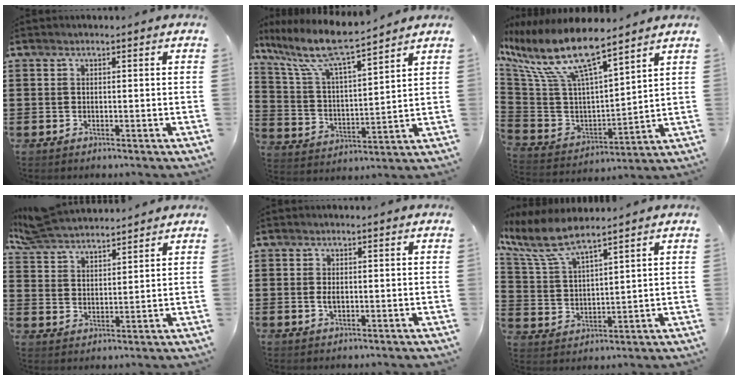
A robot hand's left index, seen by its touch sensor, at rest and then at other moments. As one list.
[{"total": 9.6, "force": [8.0, 0.8, 5.3], "torque": [-0.136, -0.045, 0.134]}, {"total": 12.6, "force": [8.4, 3.2, 8.8], "torque": [-0.218, -0.055, 0.141]}, {"total": 5.9, "force": [5.7, 0.9, 1.1], "torque": [-0.046, -0.019, 0.105]}, {"total": 1.6, "force": [0.0, 0.7, 1.4], "torque": [-0.028, 0.002, 0.000]}, {"total": 7.3, "force": [6.2, 1.2, 3.8], "torque": [-0.100, -0.026, 0.109]}]